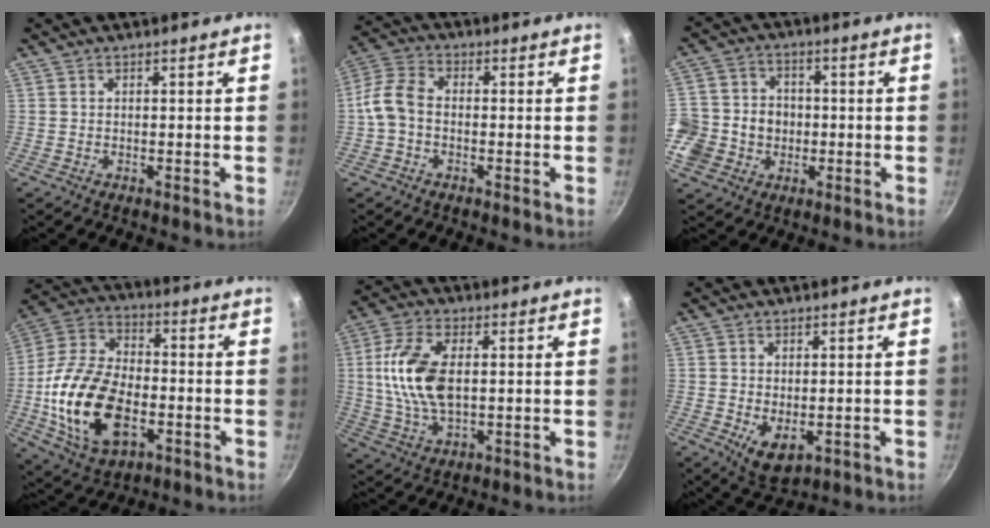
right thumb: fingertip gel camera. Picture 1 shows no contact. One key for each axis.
{"total": 7.1, "fx": -0.9, "fy": 4.9, "fz": 5.0, "tx": -0.102, "ty": 0.023, "tz": -0.030}
{"total": 12.6, "fx": -2.6, "fy": 11.2, "fz": 5.2, "tx": -0.076, "ty": 0.025, "tz": -0.042}
{"total": 21.0, "fx": -4.9, "fy": 12.5, "fz": 16.2, "tx": -0.299, "ty": 0.016, "tz": -0.083}
{"total": 13.2, "fx": 1.4, "fy": 7.0, "fz": 11.2, "tx": -0.234, "ty": 0.001, "tz": 0.029}
{"total": 5.5, "fx": -1.2, "fy": 3.2, "fz": 4.3, "tx": -0.067, "ty": -0.010, "tz": -0.006}